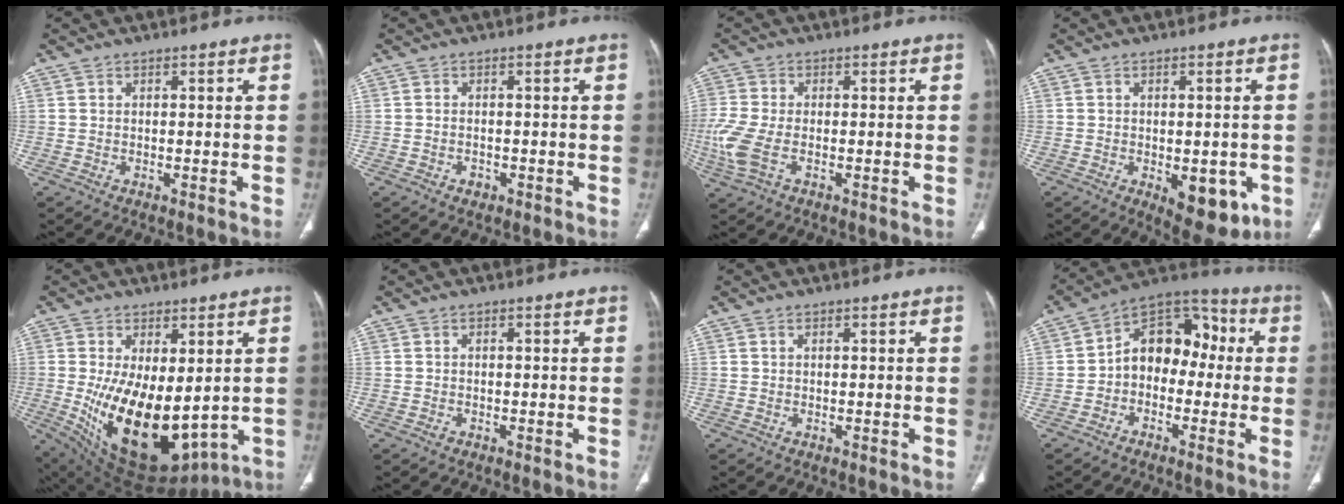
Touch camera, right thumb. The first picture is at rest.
{"total": 1.5, "force": [-0.8, 1.1, 0.7], "torque": [-0.008, 0.006, -0.009]}
{"total": 7.4, "force": [-2.0, 3.7, 6.1], "torque": [-0.172, -0.005, -0.039]}
{"total": 9.6, "force": [-3.0, 4.9, 7.7], "torque": [-0.072, -0.003, -0.025]}
{"total": 19.6, "force": [-1.2, 10.4, 16.6], "torque": [-0.271, -0.031, 0.020]}
{"total": 0.6, "force": [-0.4, 0.5, 0.3], "torque": [-0.003, 0.001, -0.007]}
{"total": 0.0}
{"total": 12.6, "force": [-0.5, 9.1, 8.8], "torque": [-0.093, 0.049, -0.030]}